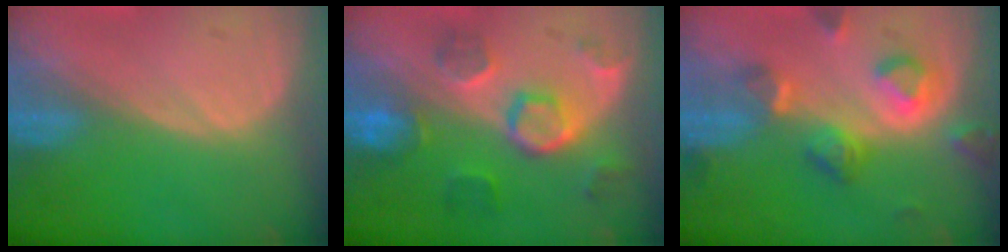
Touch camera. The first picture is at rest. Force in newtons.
{"total": 8.6, "press": 7.7, "slide": 4.0}
{"total": 7.7, "press": 7.1, "slide": 3.0}